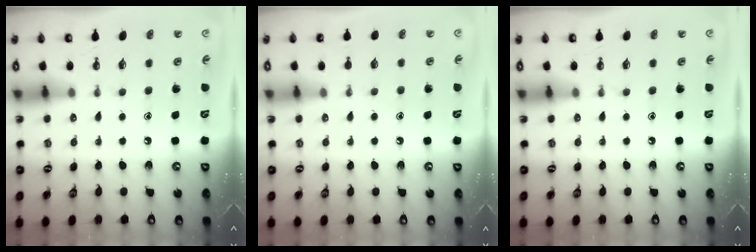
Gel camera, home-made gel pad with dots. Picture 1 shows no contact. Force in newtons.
{"total": 2.9, "press": 2.9, "slide": 0.4}
{"total": 0.0}